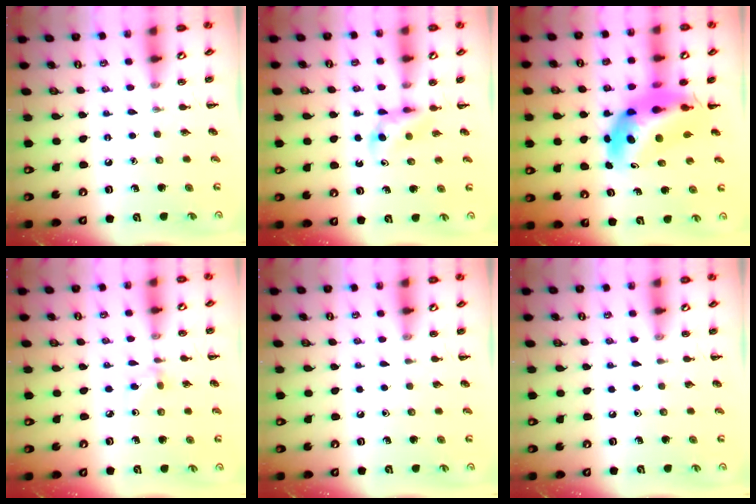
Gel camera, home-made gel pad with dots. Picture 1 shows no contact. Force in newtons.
{"total": 3.9, "press": 3.6, "slide": 1.6}
{"total": 9.2, "press": 8.7, "slide": 2.9}
{"total": 3.0, "press": 2.8, "slide": 1.2}
{"total": 0.0}
{"total": 0.0}